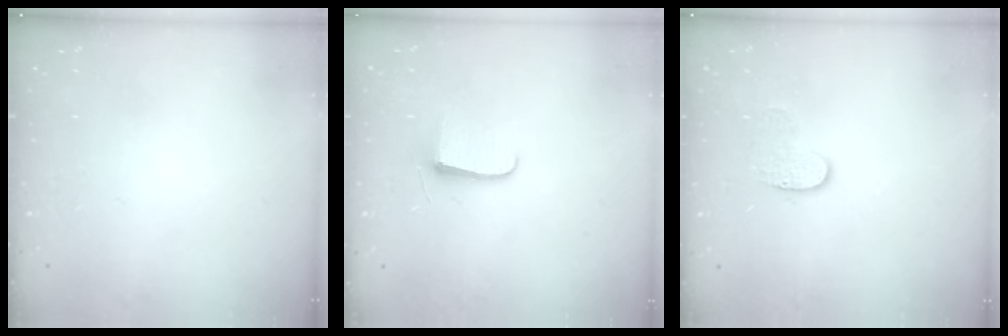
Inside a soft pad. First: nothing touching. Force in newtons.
{"total": 6.2, "press": 6.2, "slide": 0.7}
{"total": 5.1, "press": 5.1, "slide": 0.5}